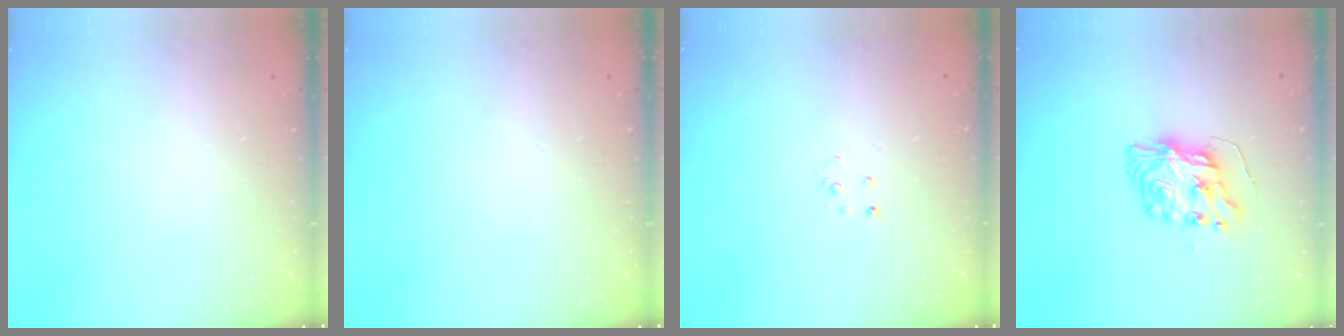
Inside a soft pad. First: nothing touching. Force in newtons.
{"total": 0.0}
{"total": 2.9, "press": 2.9, "slide": 0.2}
{"total": 8.2, "press": 8.2, "slide": 0.6}